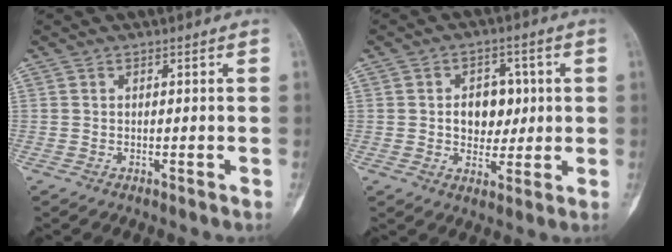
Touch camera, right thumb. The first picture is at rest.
{"total": 7.6, "force": [0.8, 5.8, 4.9], "torque": [-0.029, 0.003, 0.014]}